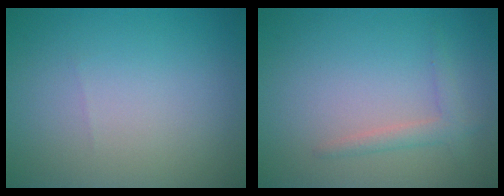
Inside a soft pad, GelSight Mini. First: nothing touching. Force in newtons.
{"total": 1.6, "press": 1.6, "slide": 0.0}